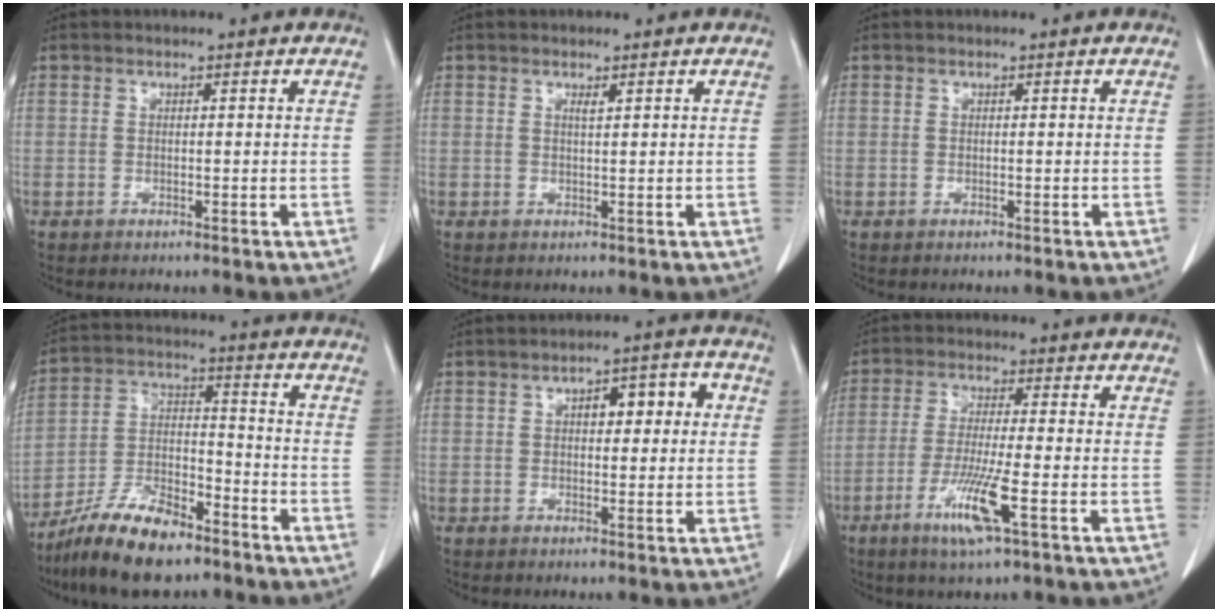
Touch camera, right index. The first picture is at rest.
{"total": 0.7, "force": [0.4, 0.0, 0.6], "torque": [-0.013, -0.002, 0.008]}
{"total": 0.0}
{"total": 12.9, "force": [-9.8, 3.7, 7.5], "torque": [-0.146, 0.003, -0.177]}
{"total": 5.8, "force": [1.2, 2.2, 5.3], "torque": [-0.073, 0.025, 0.016]}
{"total": 8.0, "force": [-3.5, -0.2, 7.2], "torque": [-0.143, -0.018, -0.065]}